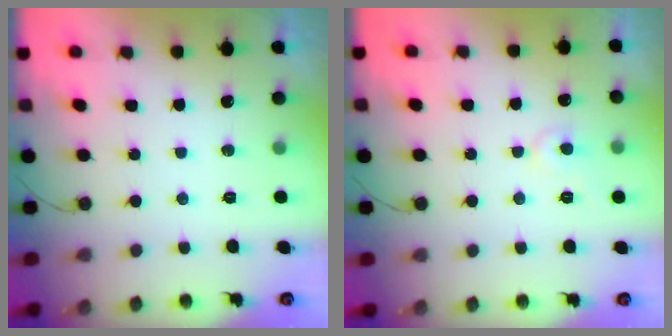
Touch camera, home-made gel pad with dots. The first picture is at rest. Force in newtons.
{"total": 5.3, "press": 5.3, "slide": 0.5}